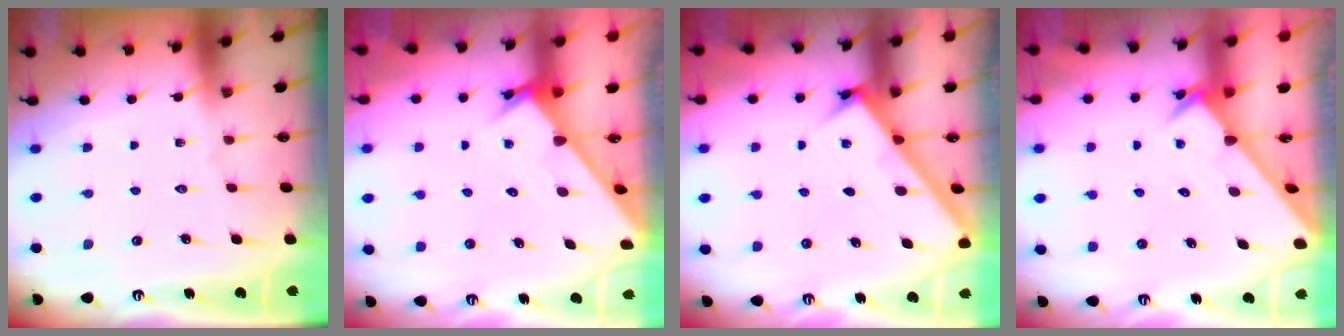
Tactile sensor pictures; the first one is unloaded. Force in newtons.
{"total": 2.8, "press": 2.8, "slide": 0.1}
{"total": 3.2, "press": 3.2, "slide": 0.2}
{"total": 2.2, "press": 2.2, "slide": 0.2}